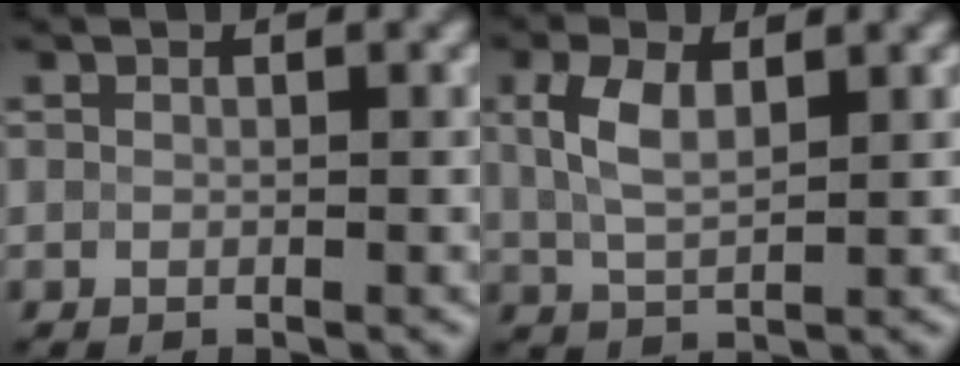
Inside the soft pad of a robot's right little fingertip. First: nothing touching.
{"total": 3.9, "force": [1.6, 1.7, 3.1], "torque": [-0.079, 0.011, 0.037]}